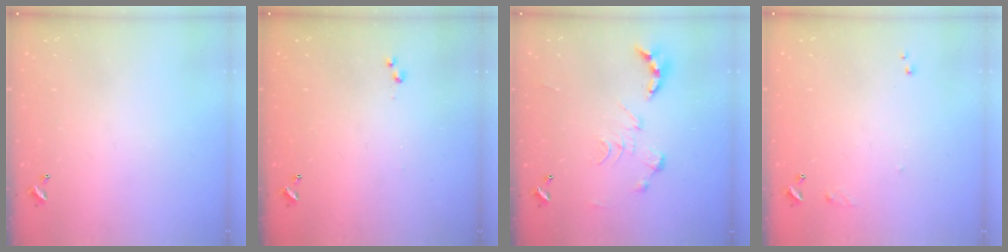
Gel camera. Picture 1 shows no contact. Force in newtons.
{"total": 3.0, "press": 3.0, "slide": 0.4}
{"total": 0.0}
{"total": 6.5, "press": 6.5, "slide": 0.7}